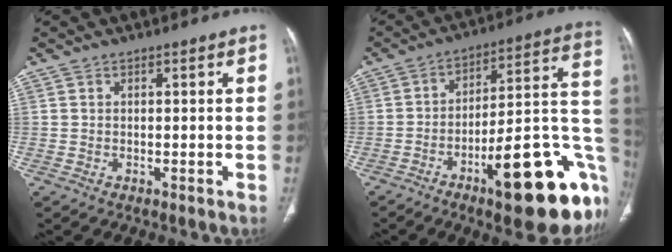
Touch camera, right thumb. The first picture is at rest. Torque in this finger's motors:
{"motor_torque": [2.94, 2.05, 1.35, -1.42, 0.23]}